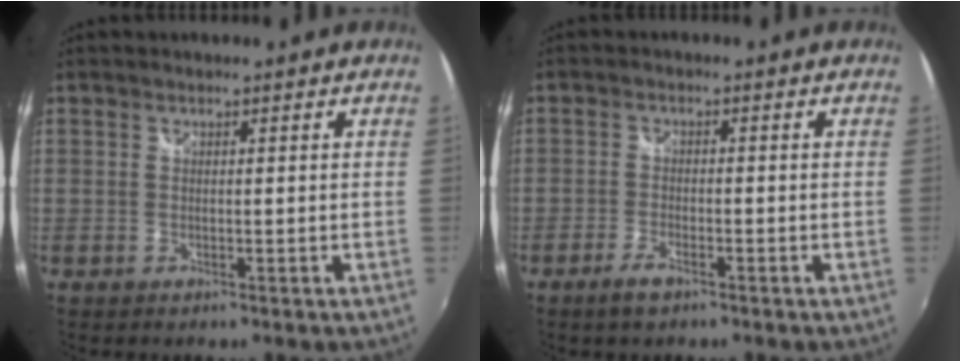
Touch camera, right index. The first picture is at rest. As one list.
[{"total": 3.2, "force": [-2.3, 1.1, 2.0], "torque": [-0.054, -0.001, -0.045]}]